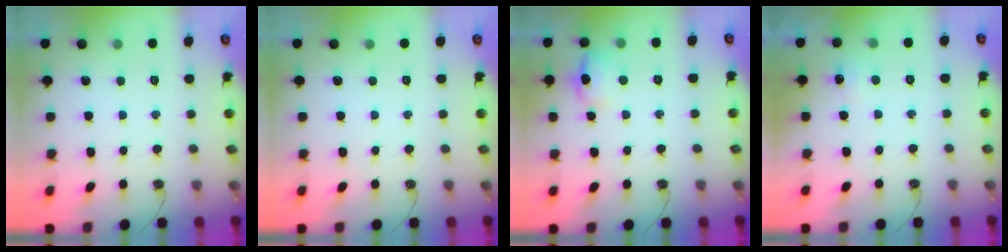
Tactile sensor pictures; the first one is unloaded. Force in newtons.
{"total": 0.0}
{"total": 9.5, "press": 9.4, "slide": 0.8}
{"total": 5.5, "press": 5.4, "slide": 0.7}